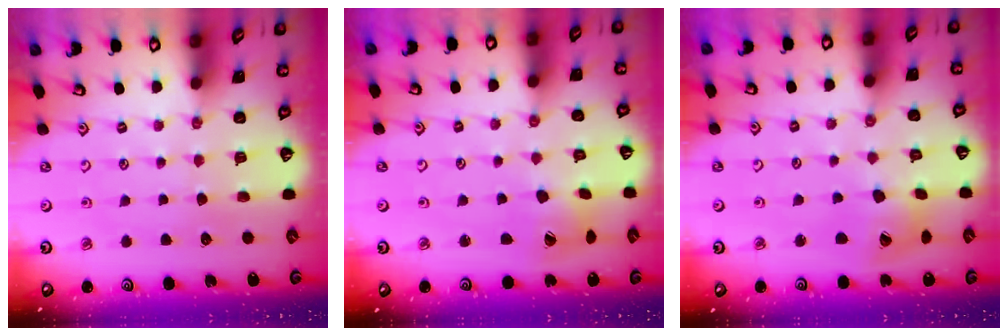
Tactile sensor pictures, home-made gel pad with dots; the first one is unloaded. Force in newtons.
{"total": 9.0, "press": 8.9, "slide": 0.8}
{"total": 12.4, "press": 12.4, "slide": 1.5}